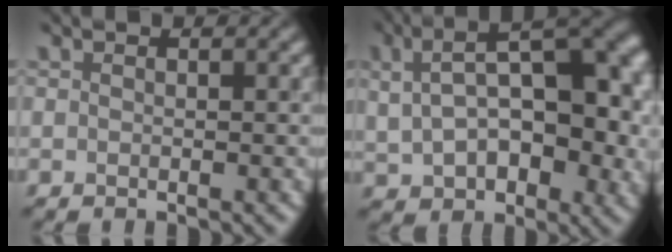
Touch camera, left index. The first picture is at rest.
{"total": 9.1, "force": [0.9, 4.9, 7.6], "torque": [-0.139, -0.013, 0.064]}